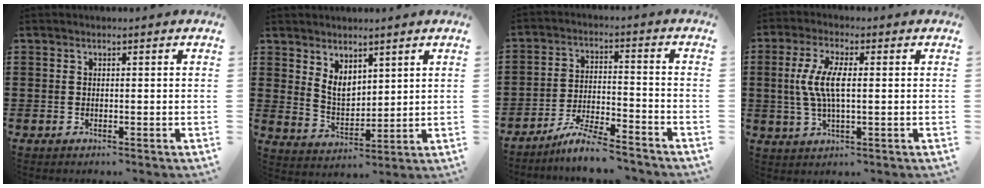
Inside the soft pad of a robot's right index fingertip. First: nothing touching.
{"total": 4.8, "force": [3.0, 2.8, 2.4], "torque": [-0.058, -0.001, 0.058]}
{"total": 6.1, "force": [-5.7, 0.2, 2.1], "torque": [-0.048, -0.001, -0.111]}
{"total": 6.7, "force": [0.3, 2.1, 6.4], "torque": [-0.146, -0.005, -0.004]}